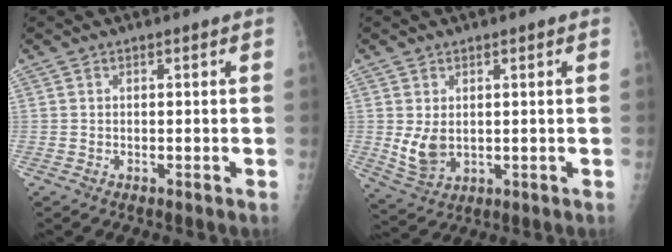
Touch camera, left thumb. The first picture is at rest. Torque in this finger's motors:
{"motor_torque": [0.49, 0.66, 0.75, -0.24, 0.08]}